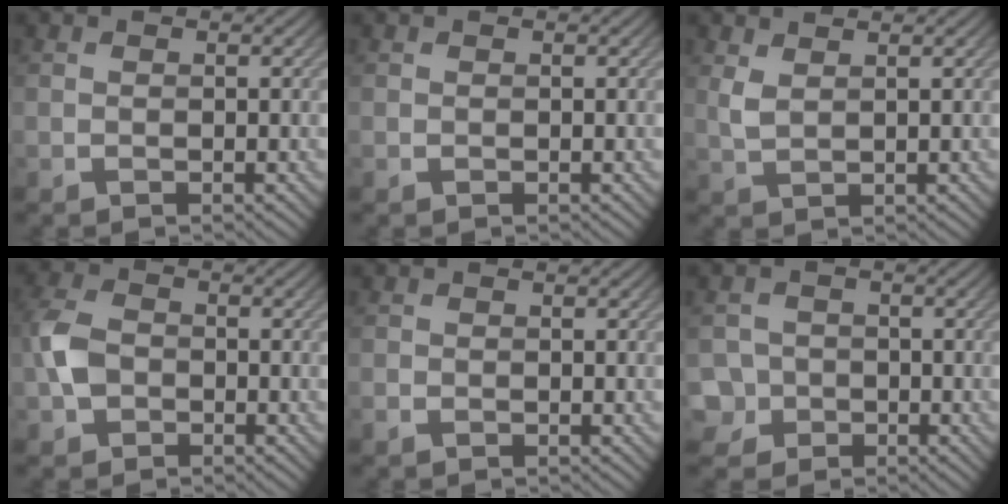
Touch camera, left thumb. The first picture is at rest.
{"total": 0.0}
{"total": 2.0, "force": [1.4, 0.5, 1.3], "torque": [-0.040, 0.000, 0.030]}
{"total": 4.5, "force": [-1.2, 3.4, 2.6], "torque": [-0.071, 0.000, -0.033]}
{"total": 0.7, "force": [-0.5, 0.5, 0.2], "torque": [-0.008, -0.003, -0.012]}
{"total": 4.3, "force": [-1.7, 3.9, 0.8], "torque": [-0.018, -0.001, -0.047]}